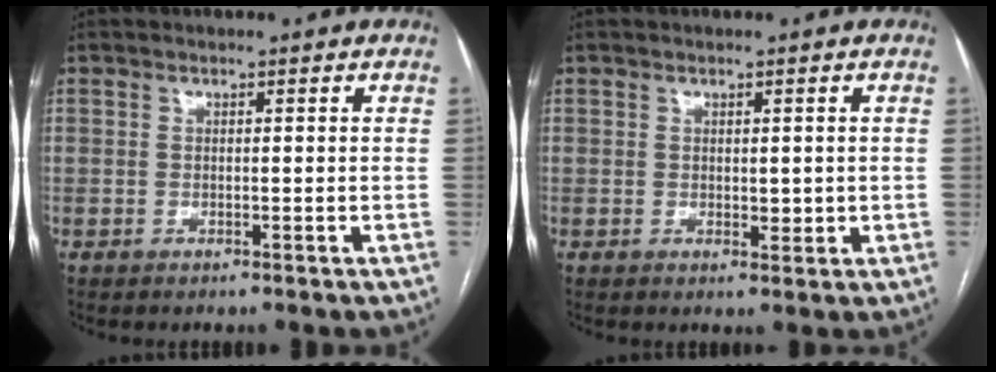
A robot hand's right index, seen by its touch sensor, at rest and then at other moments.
{"total": 2.0, "force": [0.1, 1.0, 1.7], "torque": [-0.022, -0.006, 0.005]}